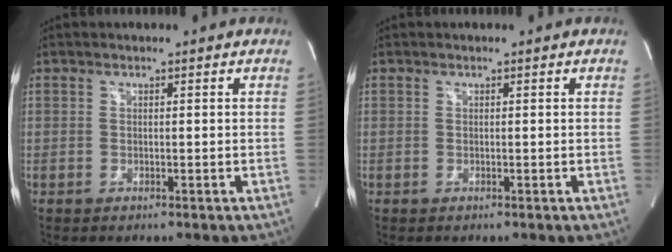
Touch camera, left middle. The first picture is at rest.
{"total": 0.0}